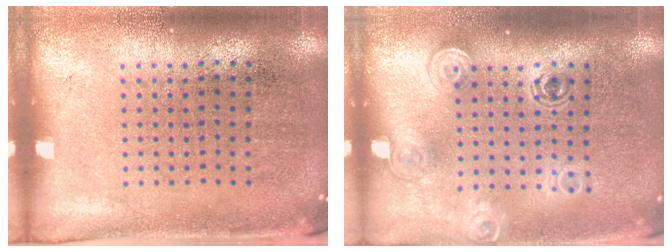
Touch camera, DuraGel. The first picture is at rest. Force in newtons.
{"total": 1.6, "press": 1.2, "slide": 1.0}